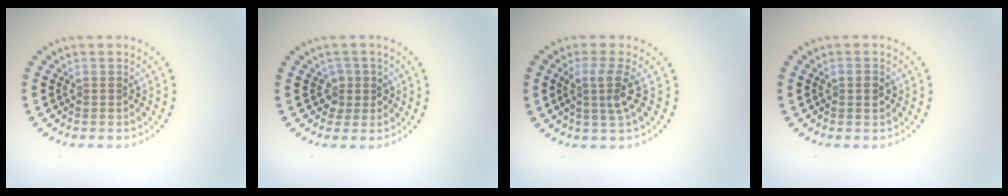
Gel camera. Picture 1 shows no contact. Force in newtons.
{"total": 1.8, "press": 1.4, "slide": 1.1}
{"total": 2.7, "press": 2.0, "slide": 1.9}
{"total": 1.4, "press": 1.4, "slide": 0.2}